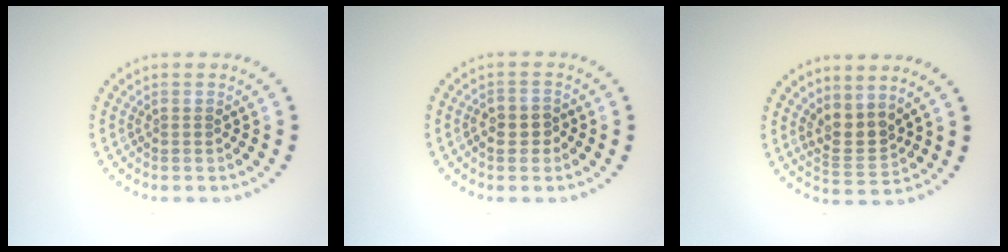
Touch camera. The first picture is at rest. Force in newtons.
{"total": 1.7, "press": 1.5, "slide": 0.6}
{"total": 2.8, "press": 2.4, "slide": 1.4}